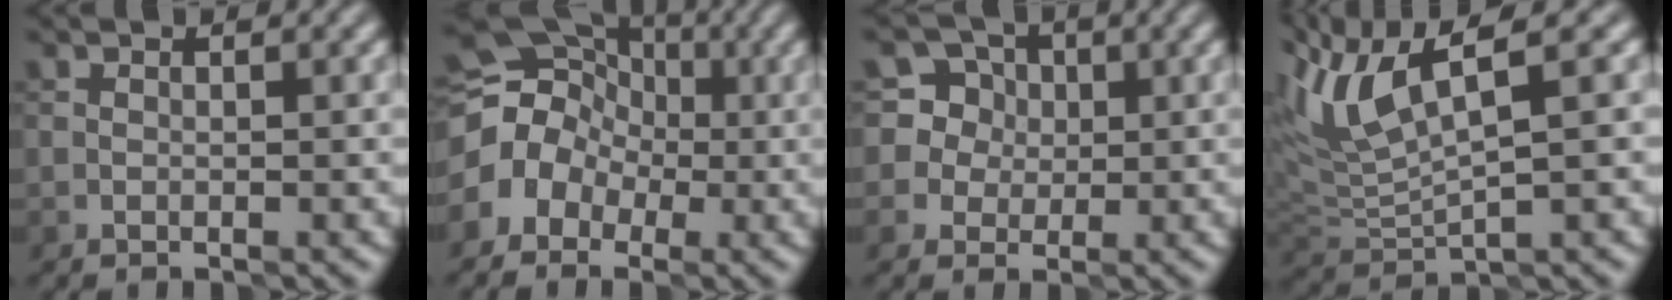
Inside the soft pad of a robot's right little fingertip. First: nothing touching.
{"total": 6.3, "force": [-0.8, 5.5, 3.0], "torque": [-0.030, 0.008, -0.029]}
{"total": 7.3, "force": [2.5, 6.6, 1.7], "torque": [-0.050, 0.042, 0.033]}
{"total": 7.0, "force": [3.4, 1.7, 5.9], "torque": [-0.130, 0.017, 0.070]}